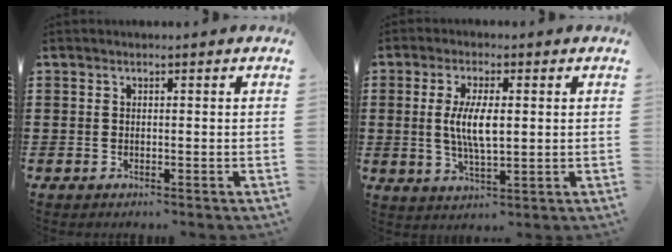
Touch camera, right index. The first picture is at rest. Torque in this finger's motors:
{"motor_torque": [1.49, 0.65, 0.88, 0.21]}